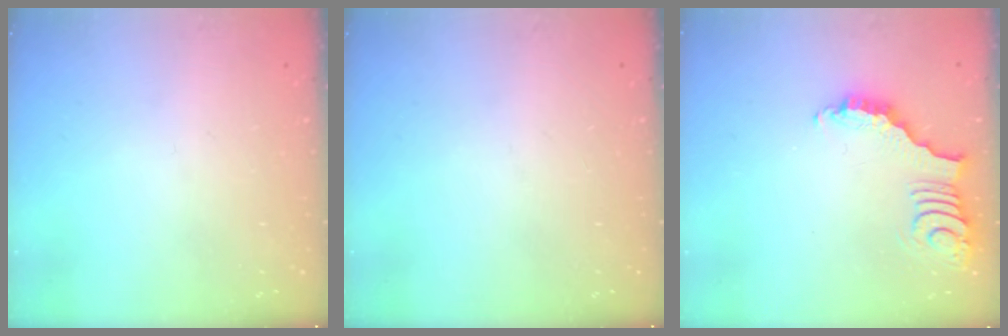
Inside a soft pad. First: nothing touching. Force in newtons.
{"total": 0.0}
{"total": 3.9, "press": 3.8, "slide": 0.5}